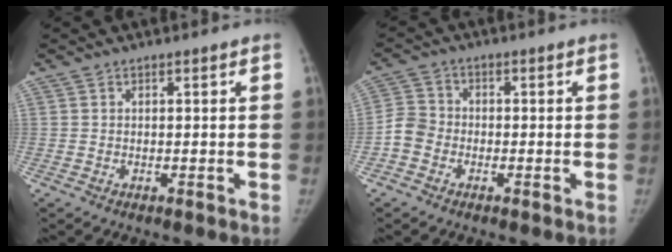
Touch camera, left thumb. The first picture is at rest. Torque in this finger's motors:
{"motor_torque": [-0.68, 0.69, -0.11, 0.02, 0.01]}